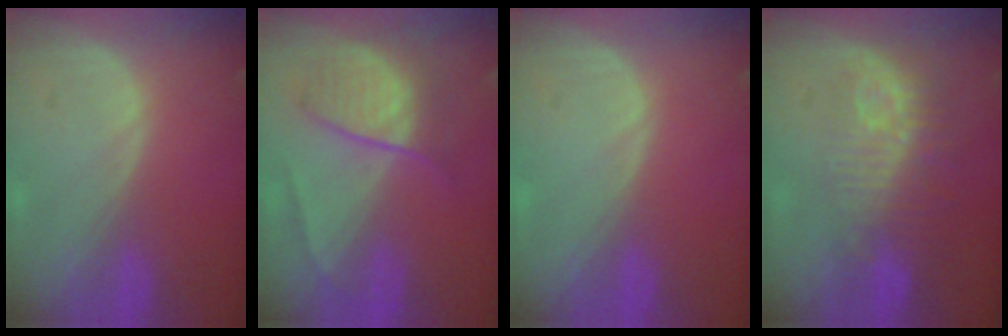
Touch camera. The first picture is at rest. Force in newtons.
{"total": 6.7, "press": 6.7, "slide": 0.6}
{"total": 0.0}
{"total": 9.7, "press": 8.7, "slide": 4.2}